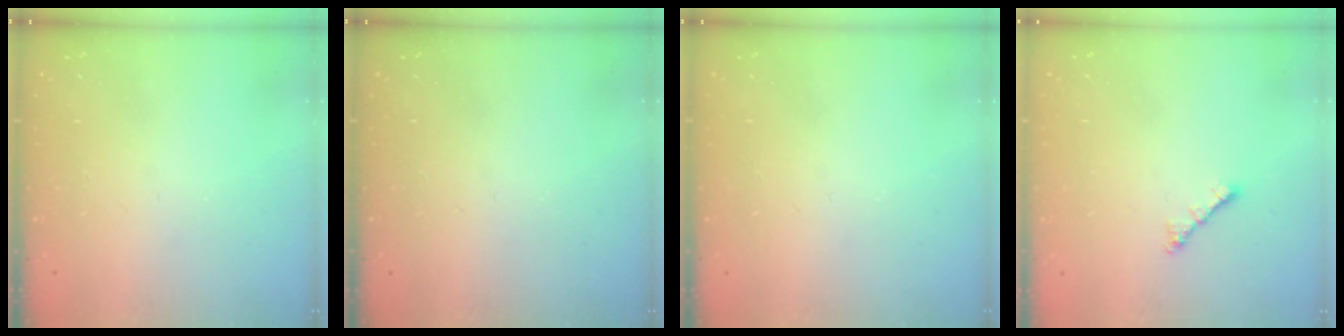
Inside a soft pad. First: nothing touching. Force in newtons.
{"total": 0.0}
{"total": 0.0}
{"total": 2.0, "press": 1.9, "slide": 0.6}